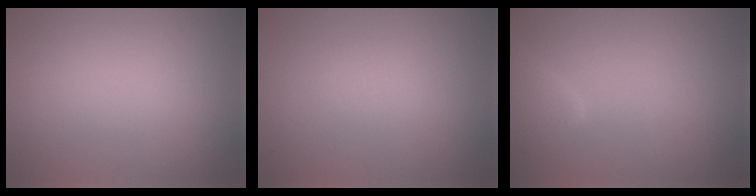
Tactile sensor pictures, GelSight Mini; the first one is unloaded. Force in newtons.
{"total": 0.6, "press": 0.6, "slide": 0.0}
{"total": 2.3, "press": 2.3, "slide": 0.1}